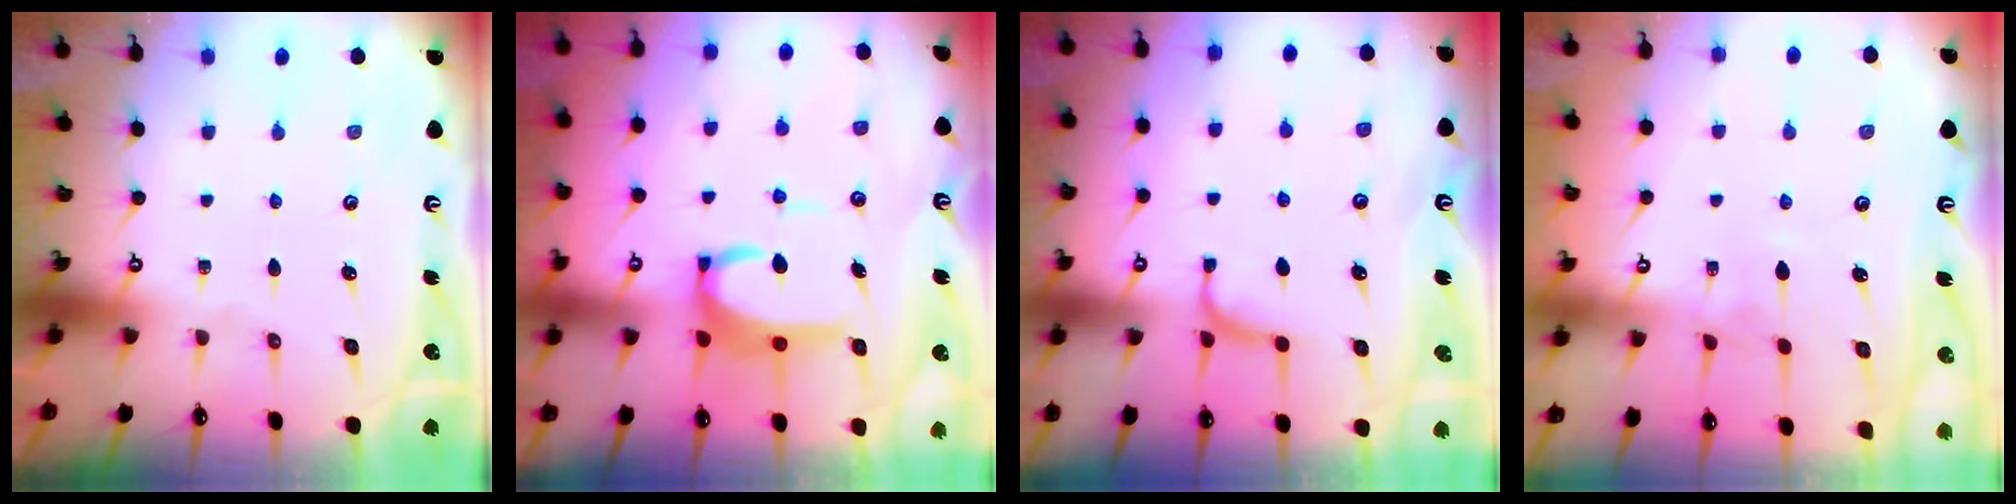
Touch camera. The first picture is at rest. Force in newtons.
{"total": 6.8, "press": 6.8, "slide": 0.9}
{"total": 1.9, "press": 1.8, "slide": 0.6}
{"total": 3.3, "press": 3.3, "slide": 0.3}